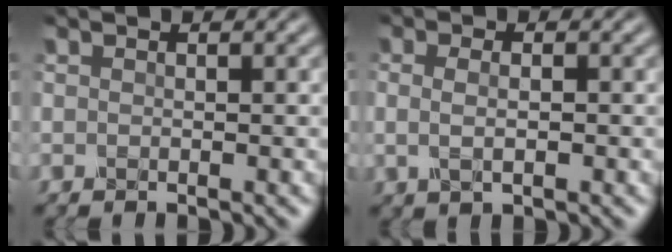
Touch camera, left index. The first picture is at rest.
{"total": 2.8, "force": [0.5, 1.6, 2.2], "torque": [-0.024, 0.003, -0.004]}